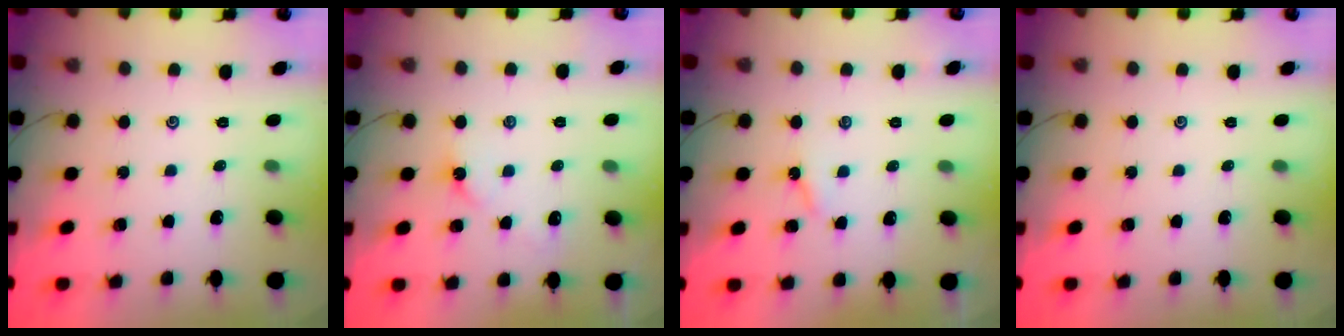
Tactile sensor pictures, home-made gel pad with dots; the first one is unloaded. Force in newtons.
{"total": 2.6, "press": 2.5, "slide": 0.5}
{"total": 2.5, "press": 2.4, "slide": 0.4}
{"total": 0.0}